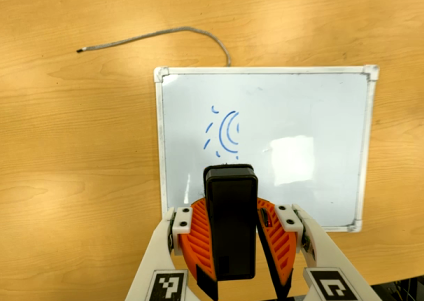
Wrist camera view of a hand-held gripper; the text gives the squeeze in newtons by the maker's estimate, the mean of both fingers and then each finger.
{"total": 9.4, "left": 9.0, "right": 9.8}